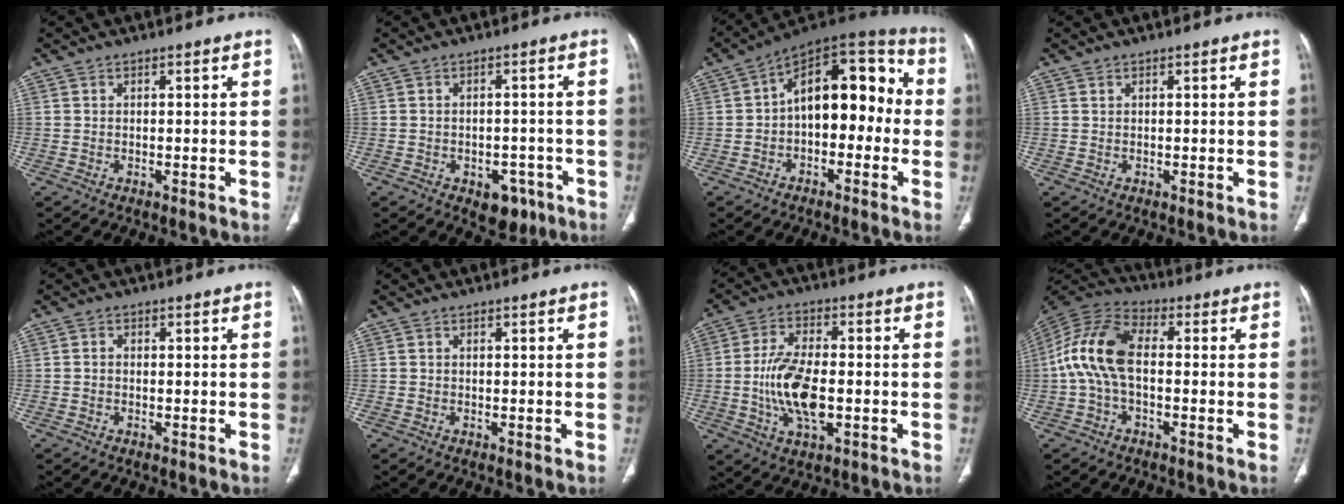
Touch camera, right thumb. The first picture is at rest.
{"total": 6.0, "force": [-3.1, 4.0, 3.3], "torque": [-0.016, 0.020, -0.033]}
{"total": 16.5, "force": [-0.7, 9.7, 13.4], "torque": [-0.145, 0.056, -0.025]}
{"total": 0.0}
{"total": 0.7, "force": [-0.2, 0.6, 0.4], "torque": [-0.002, 0.002, -0.006]}
{"total": 0.0}
{"total": 12.1, "force": [-1.8, 5.7, 10.5], "torque": [-0.204, 0.005, -0.034]}
{"total": 12.0, "force": [-0.4, 6.6, 9.9], "torque": [-0.203, 0.033, -0.018]}